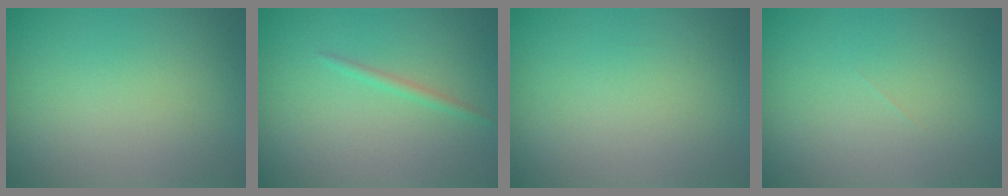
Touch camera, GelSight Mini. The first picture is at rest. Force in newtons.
{"total": 0.5, "press": 0.5, "slide": 0.1}
{"total": 0.0}
{"total": 0.0}